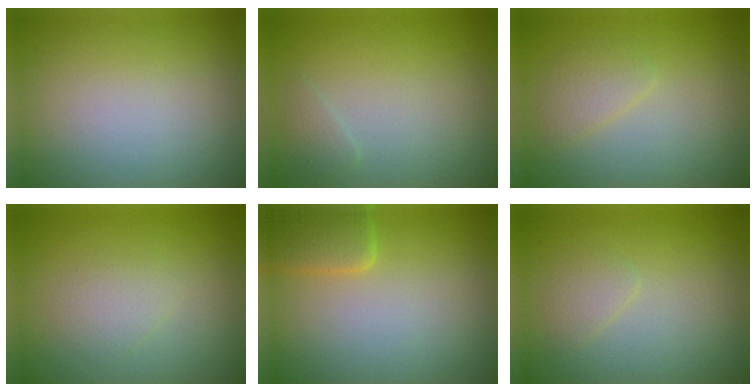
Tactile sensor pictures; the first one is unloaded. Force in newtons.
{"total": 0.9, "press": 0.9, "slide": 0.0}
{"total": 1.6, "press": 1.6, "slide": 0.1}
{"total": 1.5, "press": 1.5, "slide": 0.1}
{"total": 2.6, "press": 2.6, "slide": 0.2}
{"total": 1.1, "press": 1.1, "slide": 0.1}